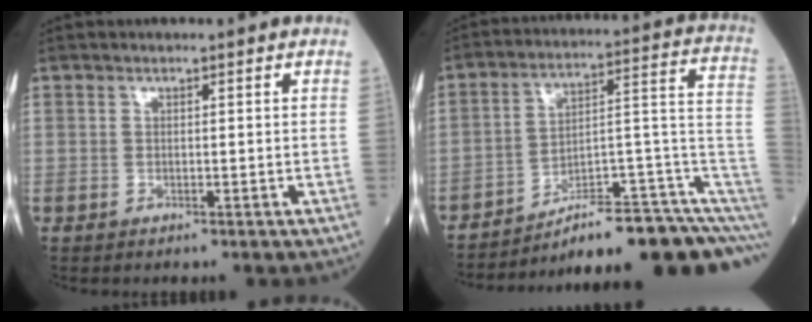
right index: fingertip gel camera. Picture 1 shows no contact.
{"total": 17.2, "force": [-10.8, 2.3, 13.2], "torque": [-0.108, 0.070, -0.149]}